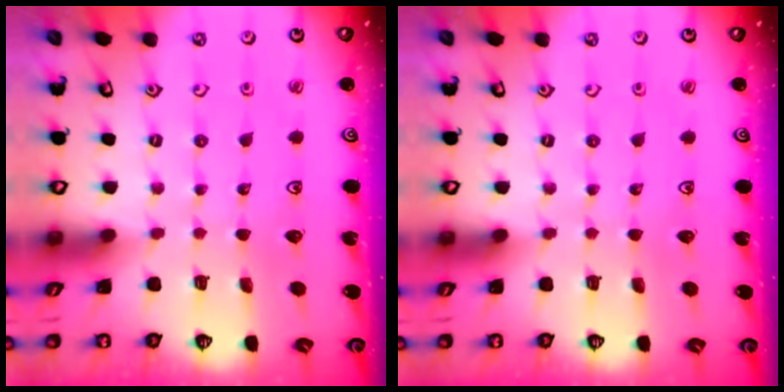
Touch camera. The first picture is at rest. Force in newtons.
{"total": 0.0}